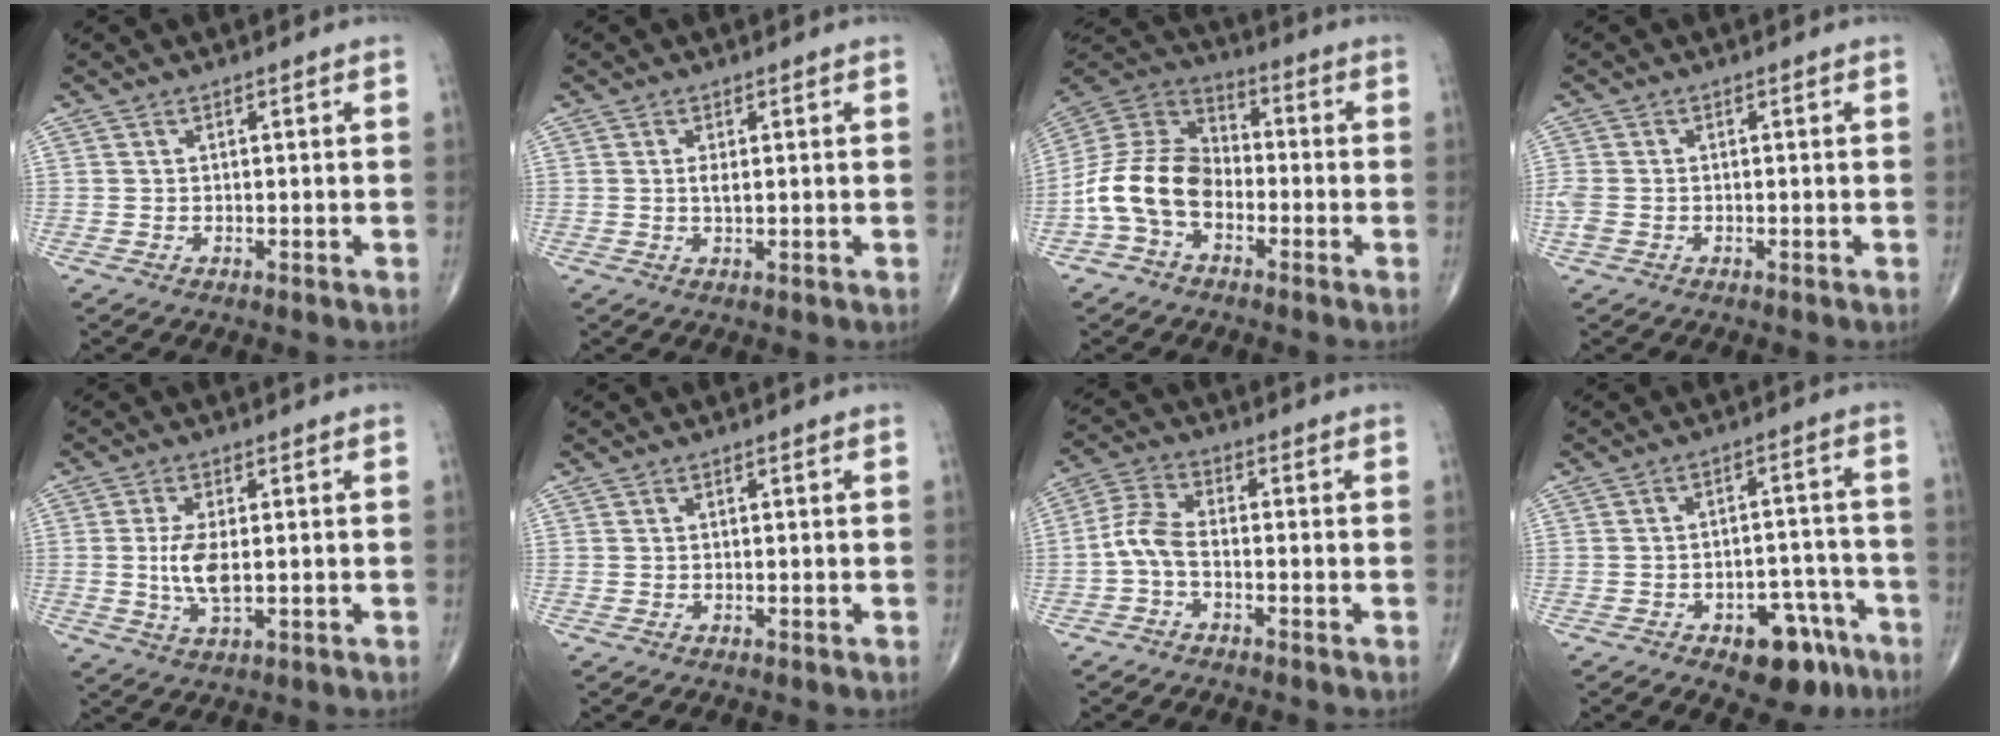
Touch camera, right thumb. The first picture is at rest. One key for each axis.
{"total": 1.6, "fx": 0.3, "fy": 0.5, "fz": 1.5, "tx": -0.032, "ty": -0.003, "tz": 0.007}
{"total": 13.1, "fx": -4.2, "fy": 9.0, "fz": 8.5, "tx": -0.155, "ty": 0.051, "tz": -0.093}
{"total": 2.7, "fx": -0.7, "fy": 1.9, "fz": 1.7, "tx": -0.055, "ty": 0.000, "tz": -0.014}
{"total": 5.9, "fx": 0.0, "fy": 2.3, "fz": 5.5, "tx": -0.116, "ty": -0.011, "tz": 0.001}
{"total": 0.0}
{"total": 5.5, "fx": -1.7, "fy": 2.6, "fz": 4.5, "tx": -0.101, "ty": 0.022, "tz": -0.045}
{"total": 10.7, "fx": -6.1, "fy": 5.8, "fz": 6.6, "tx": -0.053, "ty": 0.049, "tz": -0.078}